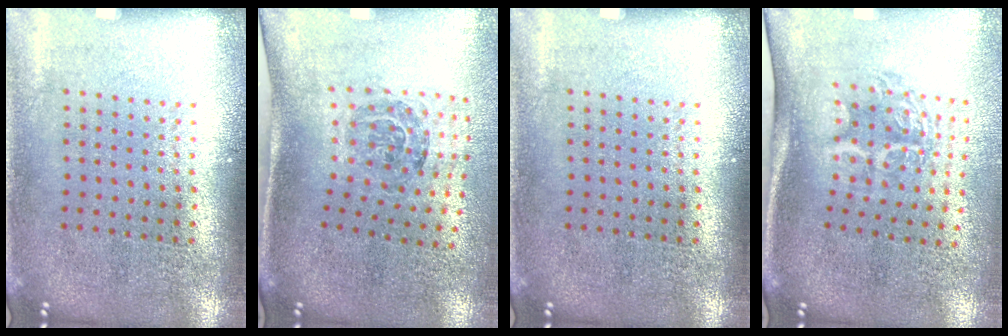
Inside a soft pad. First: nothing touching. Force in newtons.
{"total": 1.5, "press": 1.2, "slide": 1.0}
{"total": 0.0}
{"total": 1.9, "press": 1.3, "slide": 1.5}